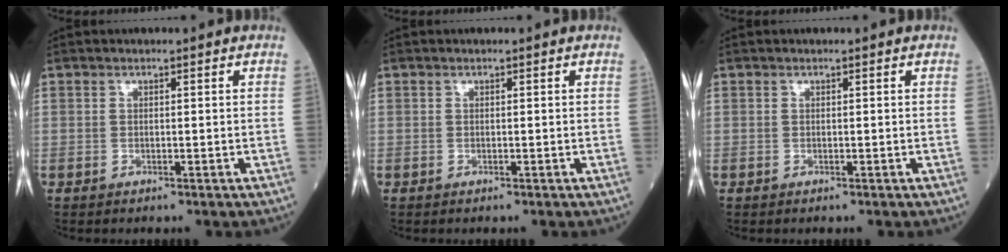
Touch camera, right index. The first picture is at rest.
{"total": 0.0}
{"total": 0.0}